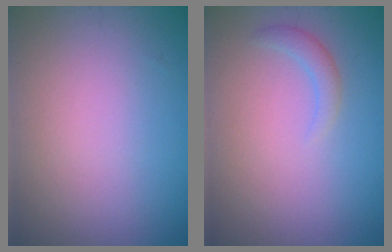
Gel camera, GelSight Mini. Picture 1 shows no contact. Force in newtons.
{"total": 1.3, "press": 1.3, "slide": 0.1}